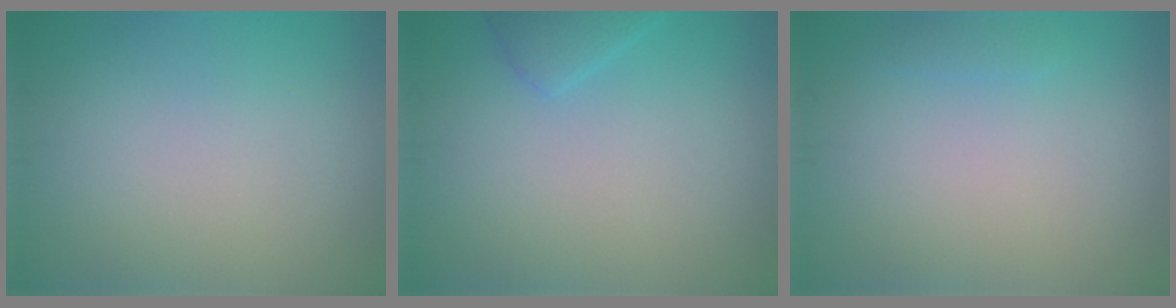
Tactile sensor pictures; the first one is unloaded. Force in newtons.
{"total": 1.7, "press": 1.7, "slide": 0.1}
{"total": 0.7, "press": 0.7, "slide": 0.1}